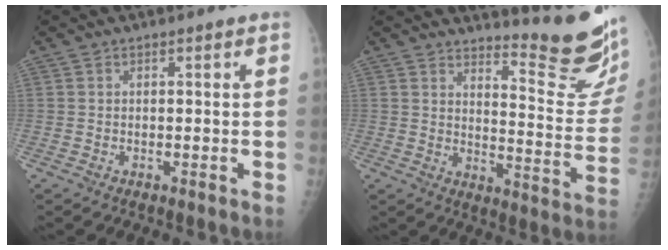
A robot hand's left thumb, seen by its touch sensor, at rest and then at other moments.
{"total": 15.3, "force": [13.9, 1.0, 6.3], "torque": [-0.067, -0.173, 0.178]}